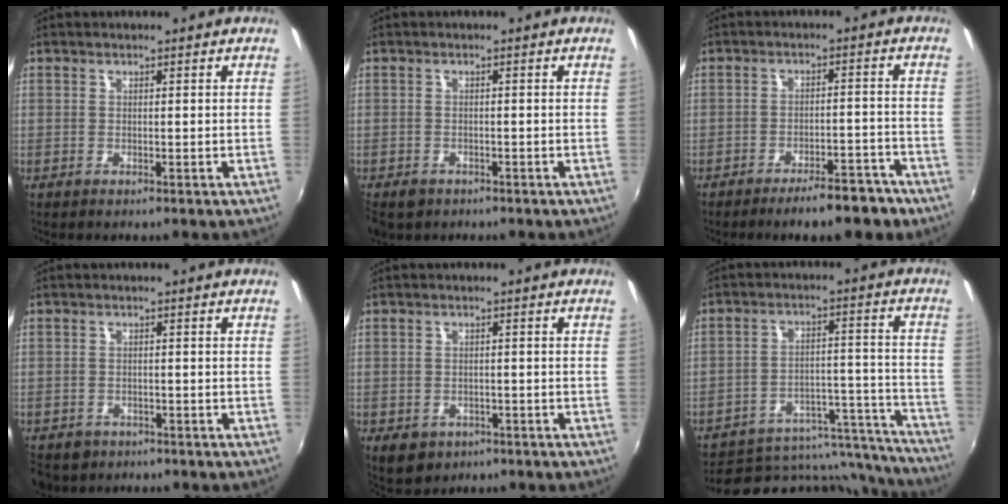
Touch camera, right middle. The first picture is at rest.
{"total": 3.7, "force": [-2.4, 2.4, 1.4], "torque": [-0.042, -0.009, -0.038]}
{"total": 7.8, "force": [-6.1, 2.2, 4.3], "torque": [-0.066, 0.016, -0.075]}
{"total": 5.5, "force": [-3.3, 3.9, 1.9], "torque": [-0.054, -0.009, -0.048]}
{"total": 5.3, "force": [-2.7, 4.0, 2.3], "torque": [-0.051, -0.012, -0.032]}
{"total": 21.2, "force": [-18.3, 7.9, 7.1], "torque": [-0.111, 0.029, -0.222]}